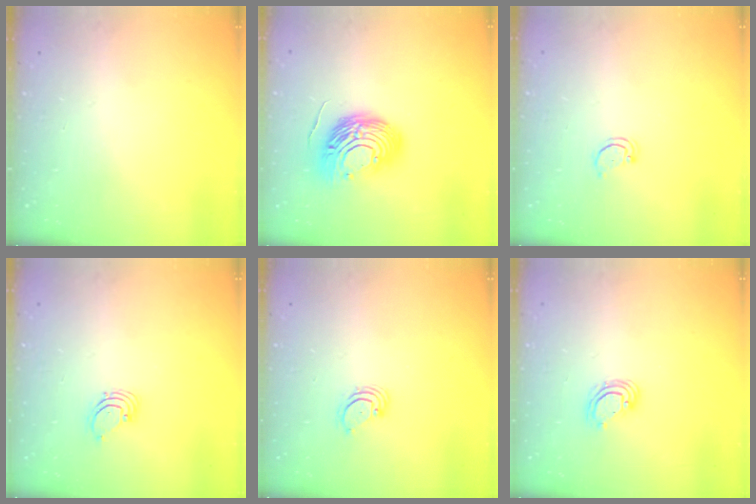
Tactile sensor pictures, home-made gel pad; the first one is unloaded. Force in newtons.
{"total": 14.0, "press": 13.8, "slide": 2.2}
{"total": 2.2, "press": 2.1, "slide": 0.4}
{"total": 1.5, "press": 1.5, "slide": 0.1}
{"total": 3.1, "press": 3.1, "slide": 0.3}
{"total": 5.7, "press": 5.7, "slide": 0.5}